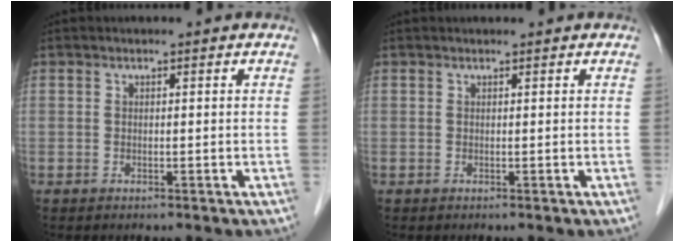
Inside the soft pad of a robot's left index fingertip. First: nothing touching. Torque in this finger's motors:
{"motor_torque": [-0.46, -0.44, 0.02, 0.01]}